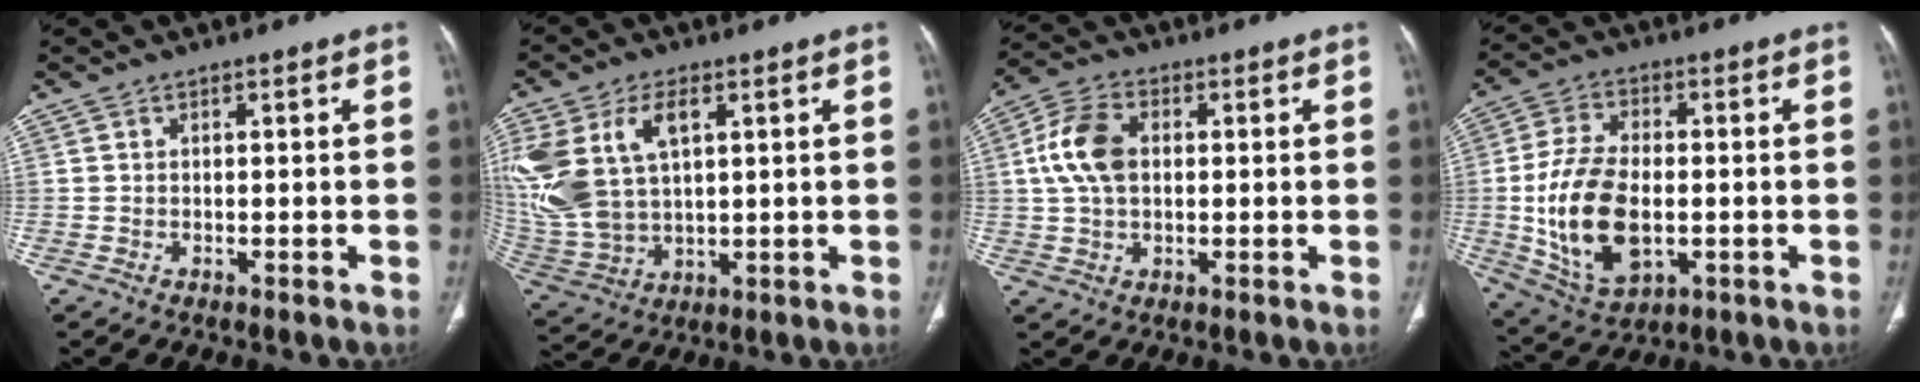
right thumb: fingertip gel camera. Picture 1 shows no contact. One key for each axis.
{"total": 18.4, "fx": 5.6, "fy": 10.9, "fz": 13.7, "tx": -0.317, "ty": -0.008, "tz": 0.120}
{"total": 9.4, "fx": 1.2, "fy": 6.1, "fz": 7.0, "tx": -0.142, "ty": 0.016, "tz": 0.022}
{"total": 16.2, "fx": -1.9, "fy": 9.4, "fz": 13.1, "tx": -0.251, "ty": 0.000, "tz": -0.021}